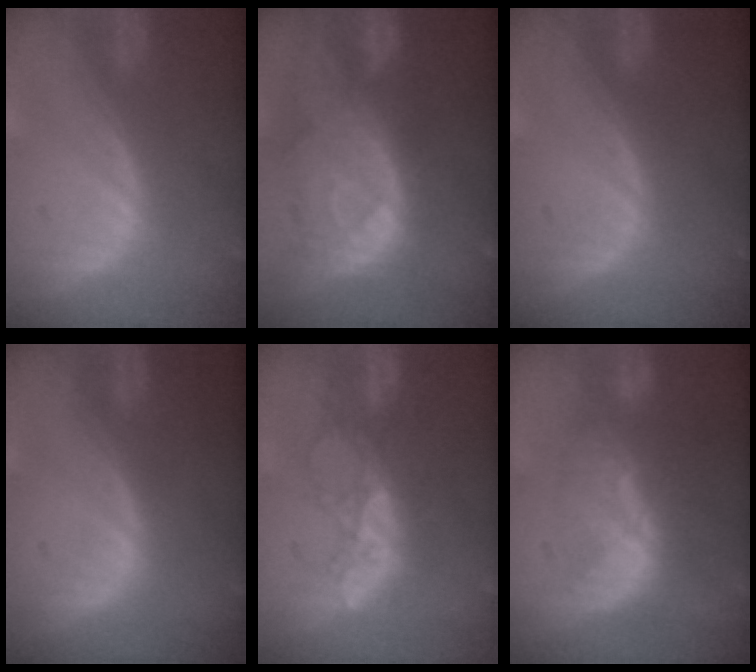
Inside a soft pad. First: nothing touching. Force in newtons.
{"total": 11.5, "press": 9.9, "slide": 5.8}
{"total": 0.0}
{"total": 0.0}
{"total": 5.6, "press": 5.4, "slide": 1.6}
{"total": 8.1, "press": 7.4, "slide": 3.4}